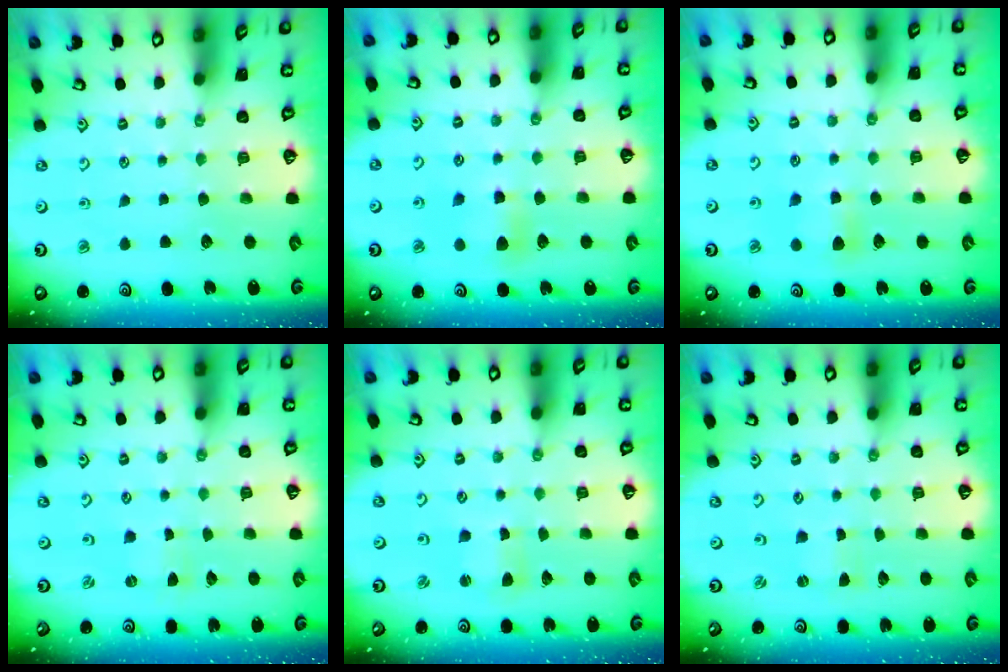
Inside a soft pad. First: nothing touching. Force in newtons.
{"total": 6.6, "press": 6.6, "slide": 0.6}
{"total": 5.3, "press": 5.3, "slide": 0.6}
{"total": 0.0}
{"total": 2.5, "press": 2.5, "slide": 0.3}
{"total": 0.0}